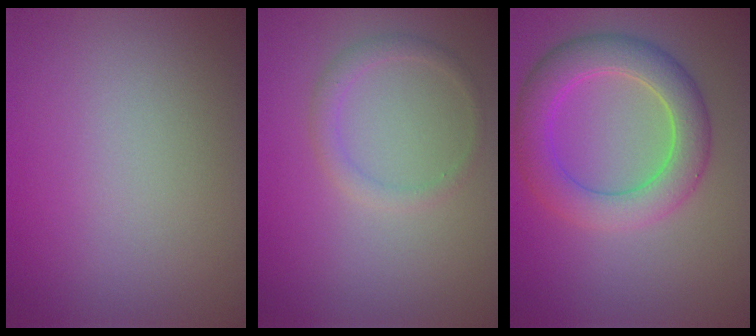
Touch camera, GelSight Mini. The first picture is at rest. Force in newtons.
{"total": 1.5, "press": 1.5, "slide": 0.1}
{"total": 5.6, "press": 5.6, "slide": 0.2}